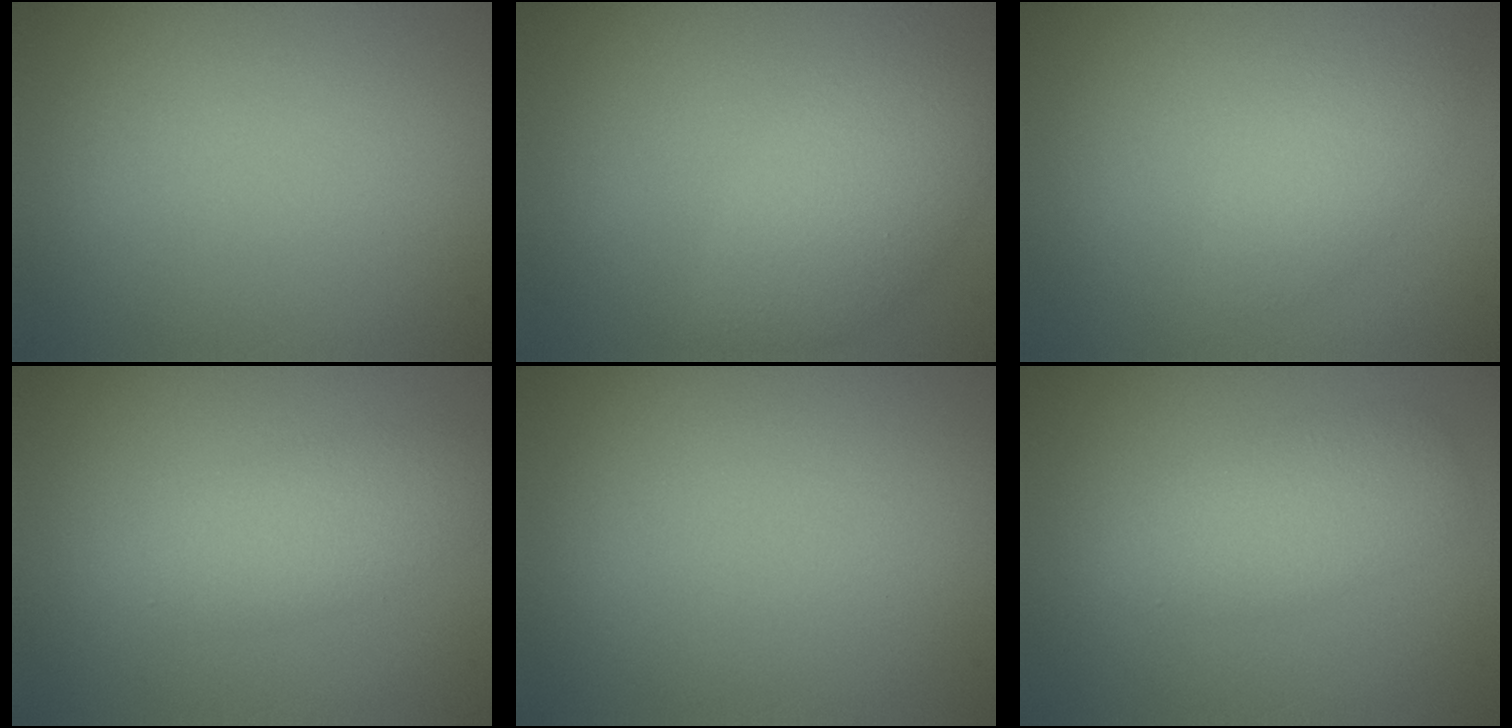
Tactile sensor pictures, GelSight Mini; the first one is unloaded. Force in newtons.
{"total": 5.2, "press": 5.2, "slide": 0.2}
{"total": 2.7, "press": 2.7, "slide": 0.0}
{"total": 2.8, "press": 2.8, "slide": 0.1}
{"total": 0.0}
{"total": 3.2, "press": 3.2, "slide": 0.0}